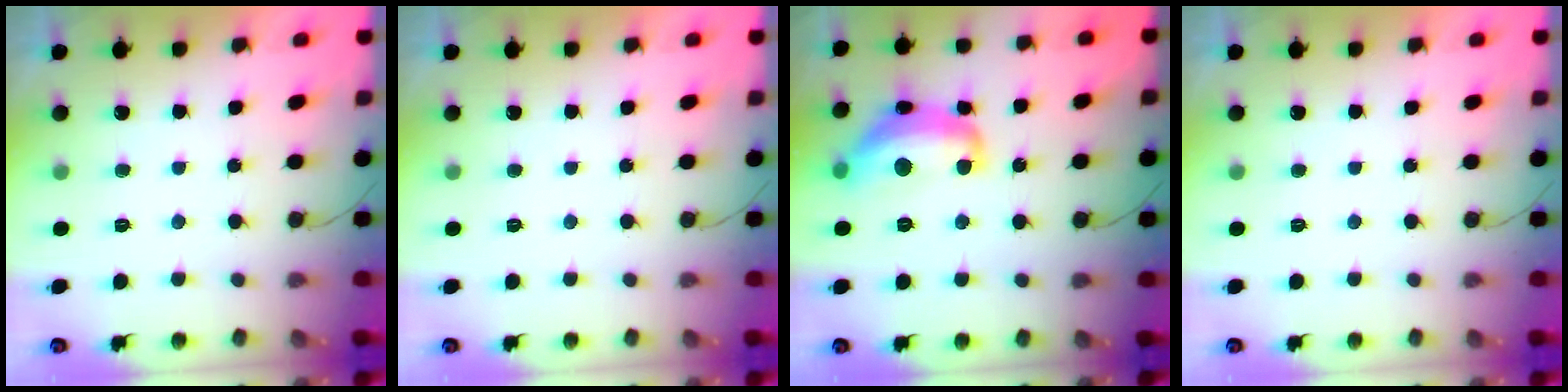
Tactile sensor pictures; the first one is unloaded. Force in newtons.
{"total": 0.0}
{"total": 15.8, "press": 15.7, "slide": 0.9}
{"total": 0.0}